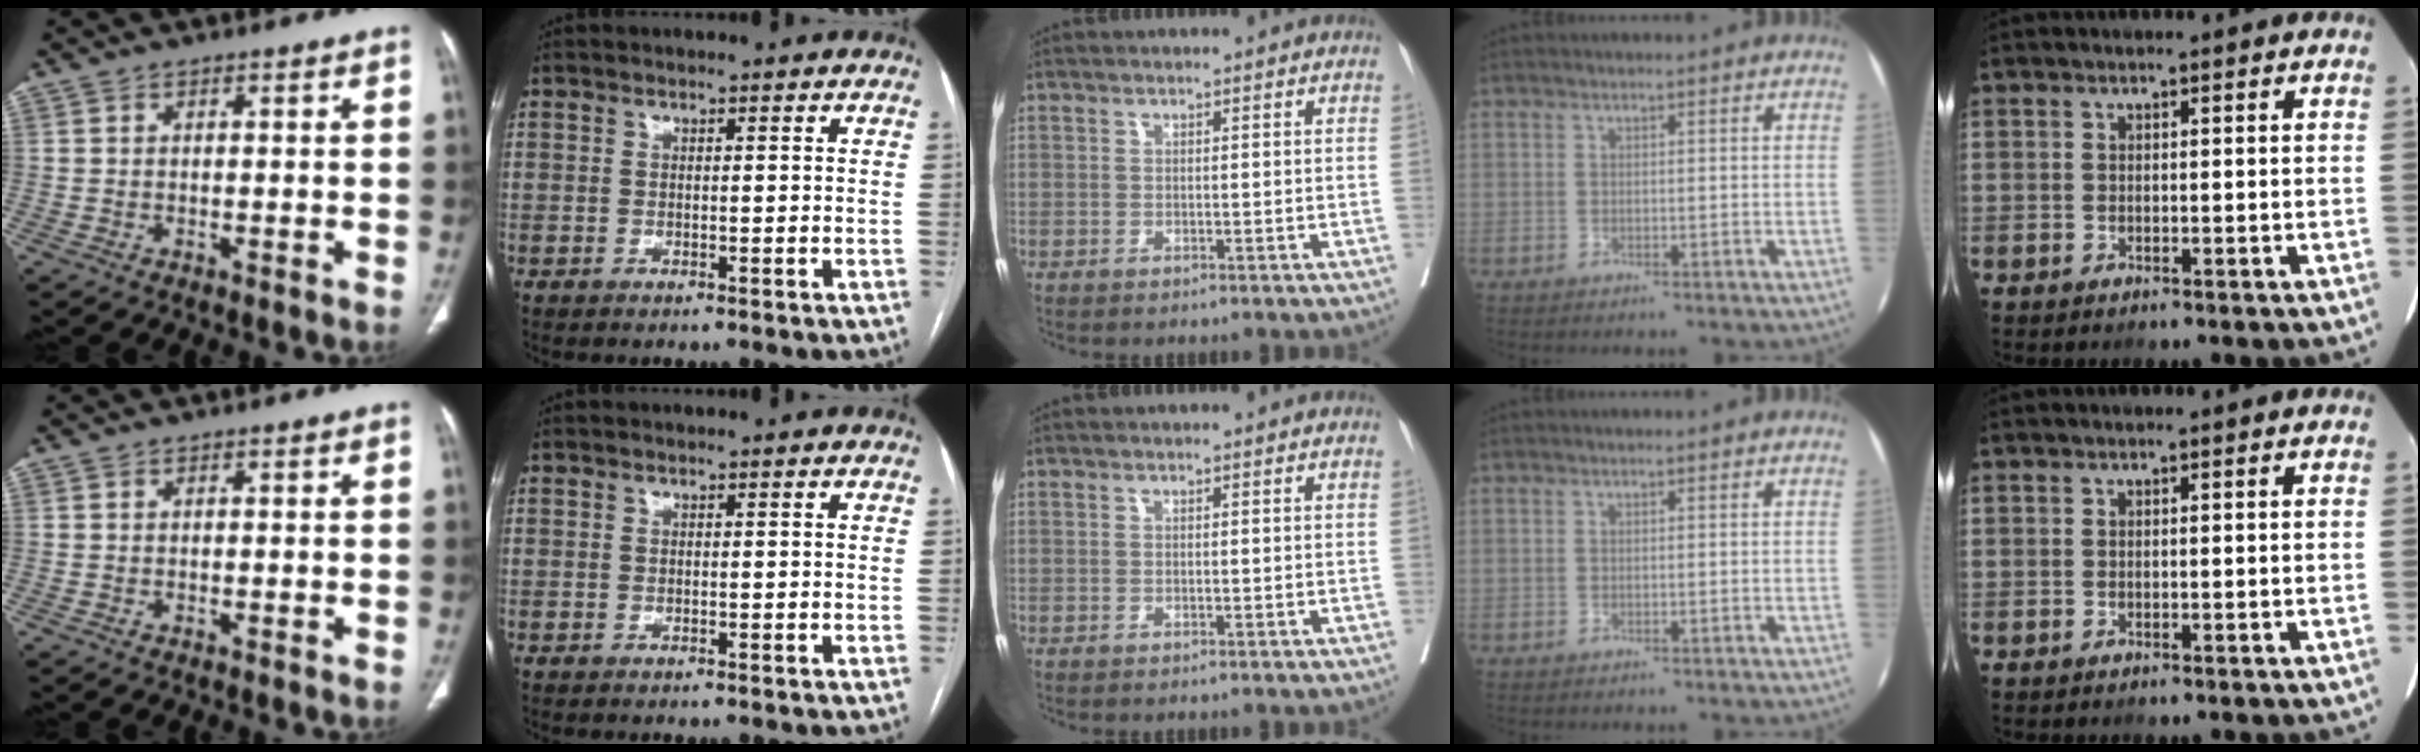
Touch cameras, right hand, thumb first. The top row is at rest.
{}